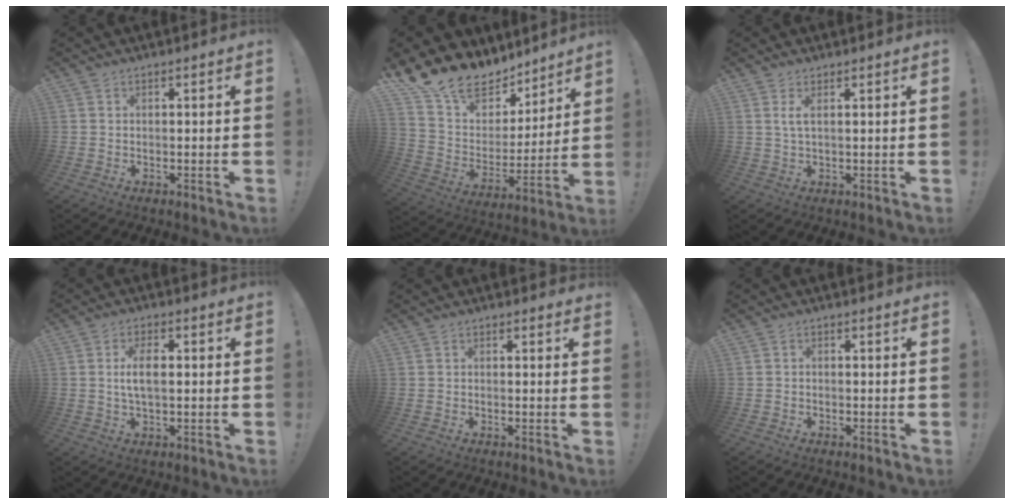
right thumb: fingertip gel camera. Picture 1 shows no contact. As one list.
[{"total": 16.3, "force": [12.9, 8.9, 4.4], "torque": [-0.094, -0.096, 0.252]}, {"total": 2.7, "force": [1.2, 0.6, 2.4], "torque": [-0.046, -0.001, 0.019]}, {"total": 6.4, "force": [0.6, 2.9, 5.6], "torque": [-0.097, 0.002, 0.005]}, {"total": 0.9, "force": [0.5, 0.7, 0.2], "torque": [0.012, -0.003, 0.005]}, {"total": 0.8, "force": [-0.7, 0.2, 0.3], "torque": [-0.011, 0.004, -0.011]}]